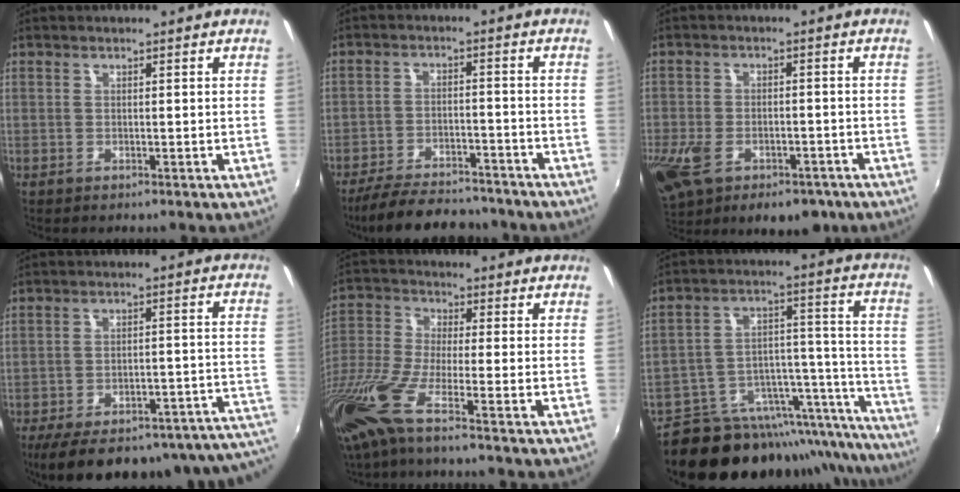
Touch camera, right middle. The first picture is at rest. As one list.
[{"total": 15.2, "force": [-13.0, 4.6, 6.4], "torque": [-0.142, -0.008, -0.192]}, {"total": 19.9, "force": [-10.2, 11.9, 12.3], "torque": [-0.290, -0.041, -0.150]}, {"total": 25.3, "force": [-20.6, 7.0, 13.0], "torque": [-0.183, -0.019, -0.258]}, {"total": 13.5, "force": [-8.4, 1.3, 10.5], "torque": [-0.234, -0.039, -0.170]}, {"total": 25.4, "force": [-18.7, 11.4, 12.8], "torque": [-0.170, 0.032, -0.246]}]